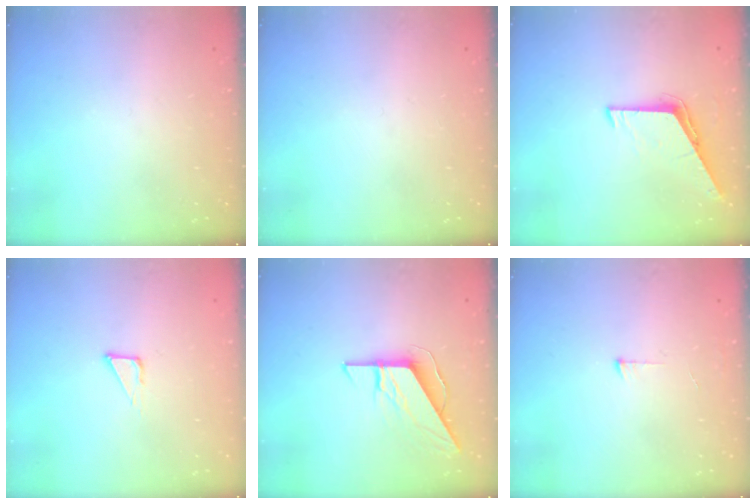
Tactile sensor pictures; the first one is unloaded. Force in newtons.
{"total": 0.0}
{"total": 6.6, "press": 6.6, "slide": 0.4}
{"total": 2.3, "press": 2.3, "slide": 0.1}
{"total": 8.0, "press": 8.0, "slide": 0.8}
{"total": 3.6, "press": 3.6, "slide": 0.3}